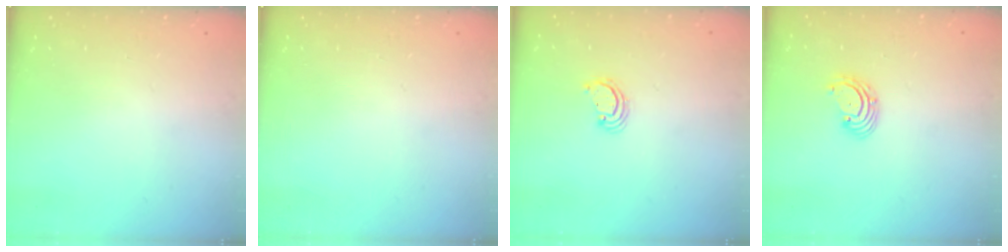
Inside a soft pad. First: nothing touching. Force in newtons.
{"total": 0.0}
{"total": 2.2, "press": 2.2, "slide": 0.2}
{"total": 2.9, "press": 2.9, "slide": 0.3}